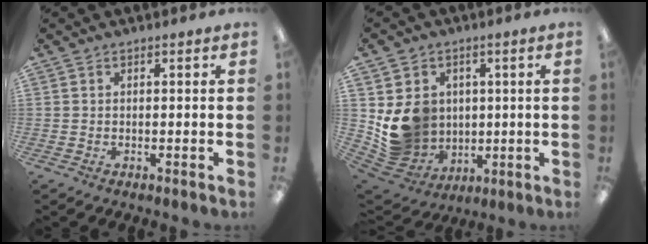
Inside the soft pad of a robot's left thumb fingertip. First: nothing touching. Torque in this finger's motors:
{"motor_torque": [1.13, 2.41, 1.07, -1.08, 0.10]}